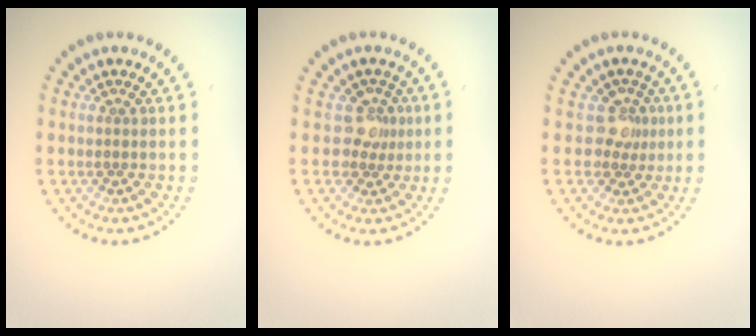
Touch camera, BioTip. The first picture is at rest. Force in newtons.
{"total": 2.1, "press": 1.6, "slide": 1.4}
{"total": 2.1, "press": 1.6, "slide": 1.4}